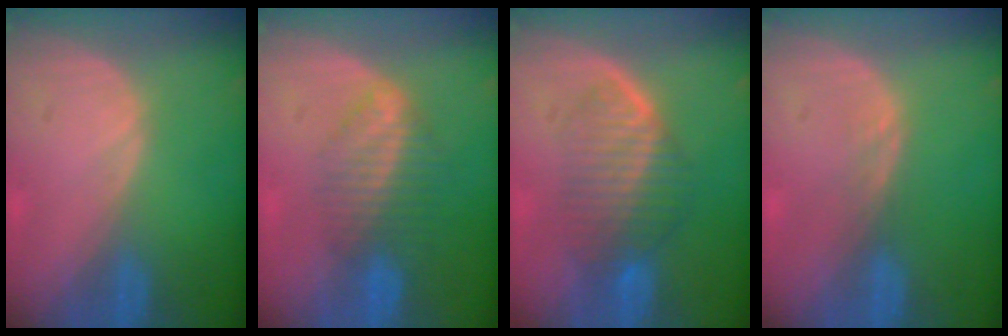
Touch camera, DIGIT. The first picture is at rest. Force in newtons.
{"total": 6.8, "press": 5.8, "slide": 3.5}
{"total": 6.7, "press": 6.5, "slide": 1.8}
{"total": 0.7, "press": 0.7, "slide": 0.1}